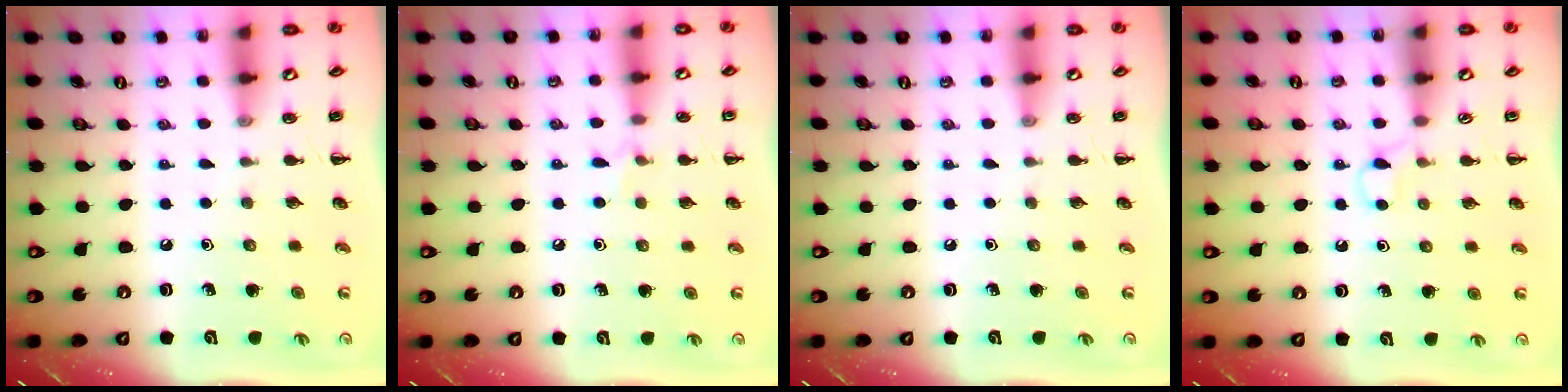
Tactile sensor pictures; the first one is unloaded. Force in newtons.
{"total": 5.1, "press": 4.8, "slide": 1.7}
{"total": 0.0}
{"total": 2.6, "press": 2.5, "slide": 0.9}